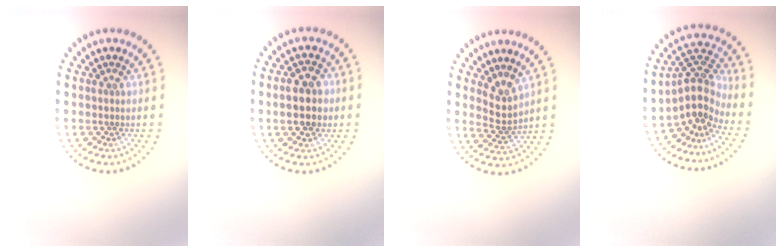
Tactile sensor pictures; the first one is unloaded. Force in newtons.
{"total": 4.6, "press": 4.6, "slide": 0.1}
{"total": 2.4, "press": 1.9, "slide": 1.5}
{"total": 4.1, "press": 2.8, "slide": 2.9}